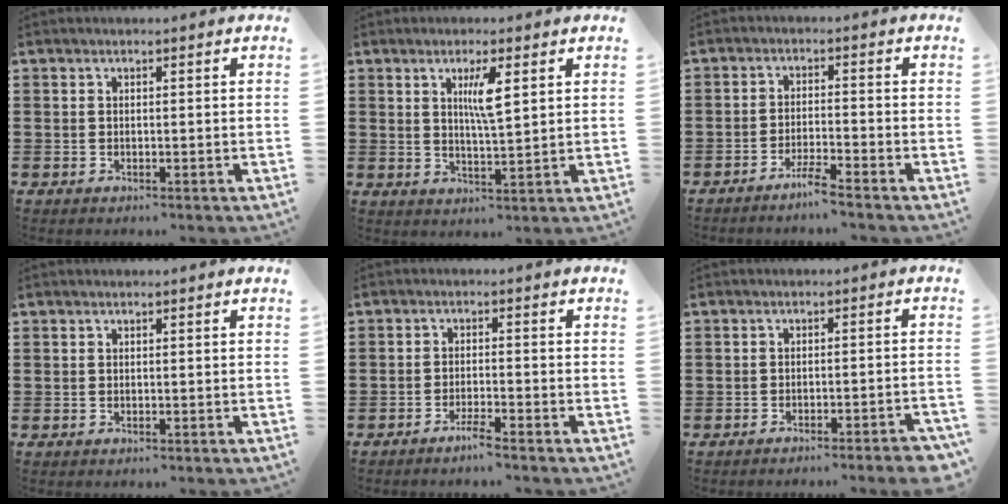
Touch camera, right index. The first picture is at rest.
{"total": 4.5, "force": [1.8, 0.7, 4.1], "torque": [-0.078, 0.001, 0.025]}
{"total": 3.3, "force": [-3.0, -0.4, 1.4], "torque": [-0.032, -0.002, -0.059]}
{"total": 0.0}
{"total": 2.4, "force": [-2.1, -0.2, 1.1], "torque": [-0.020, -0.001, -0.038]}
{"total": 3.1, "force": [-2.7, -0.3, 1.4], "torque": [-0.023, -0.005, -0.052]}